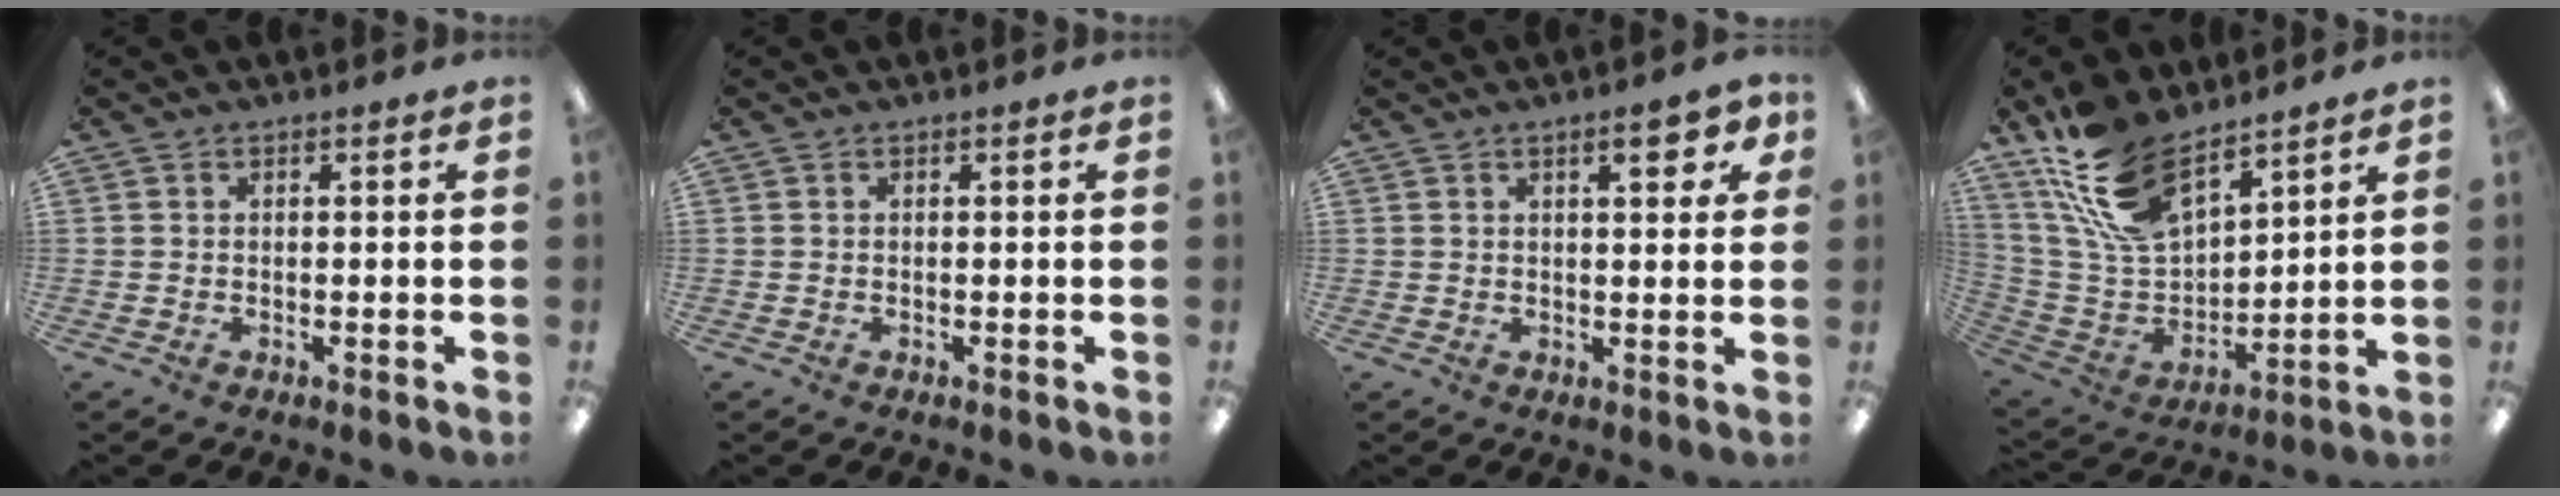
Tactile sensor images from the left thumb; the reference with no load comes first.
{"total": 0.0}
{"total": 6.6, "force": [3.3, 2.4, 5.2], "torque": [-0.059, -0.013, 0.047]}
{"total": 19.1, "force": [13.4, 8.9, 10.2], "torque": [-0.227, -0.060, 0.252]}